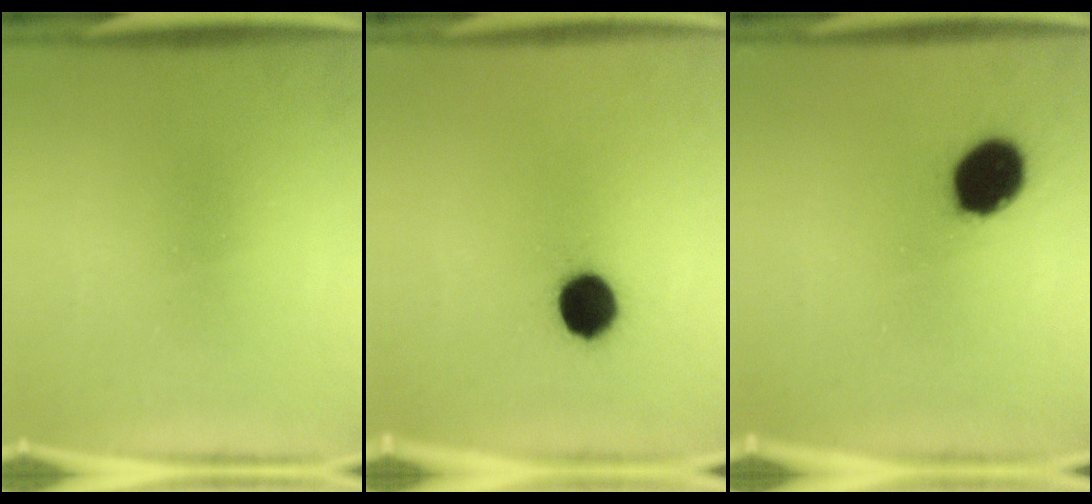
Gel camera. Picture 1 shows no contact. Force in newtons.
{"total": 9.1}
{"total": 12.3}